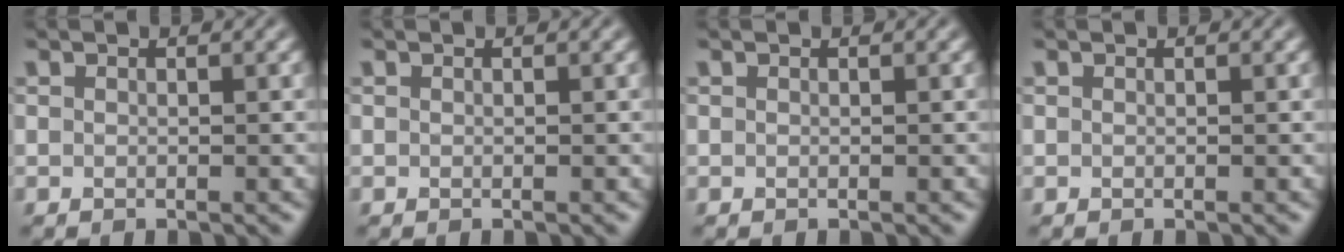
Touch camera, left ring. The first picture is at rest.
{"total": 0.0}
{"total": 0.0}
{"total": 0.0}